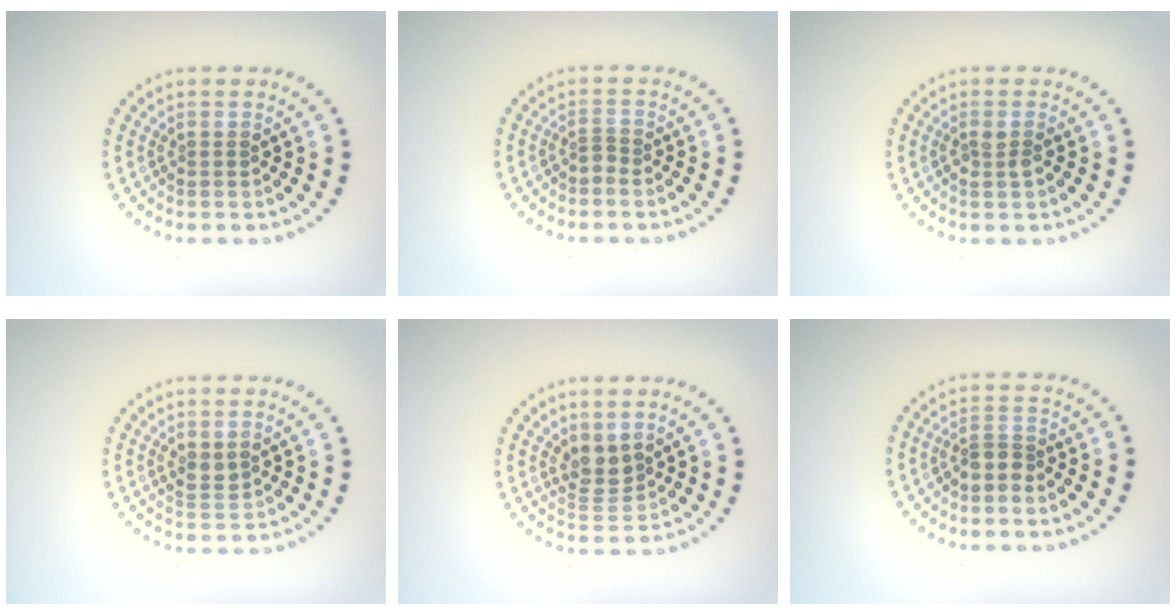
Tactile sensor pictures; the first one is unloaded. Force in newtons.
{"total": 0.7, "press": 0.4, "slide": 0.6}
{"total": 0.9, "press": 0.9, "slide": 0.3}
{"total": 1.3, "press": 1.1, "slide": 0.6}
{"total": 2.4, "press": 2.0, "slide": 1.3}
{"total": 1.9, "press": 1.5, "slide": 1.2}